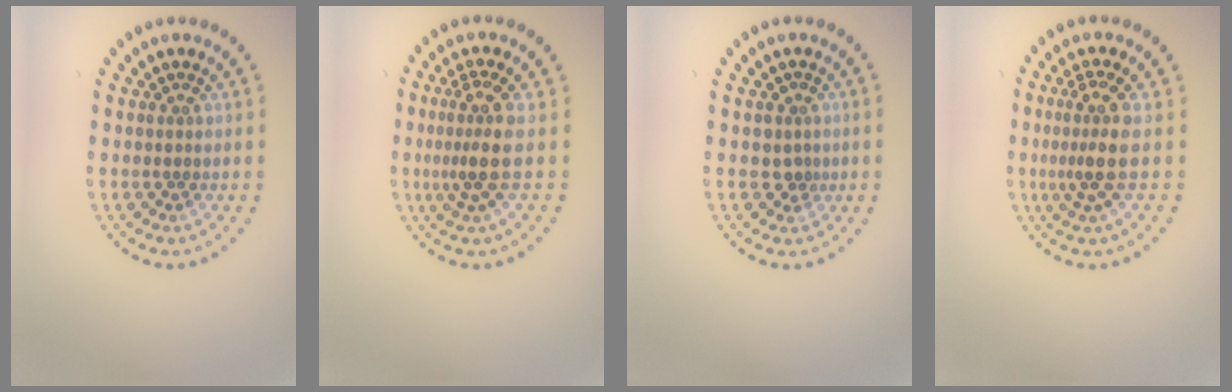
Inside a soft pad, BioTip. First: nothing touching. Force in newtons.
{"total": 3.2, "press": 2.4, "slide": 2.1}
{"total": 1.2, "press": 1.0, "slide": 0.7}
{"total": 3.0, "press": 2.2, "slide": 2.1}